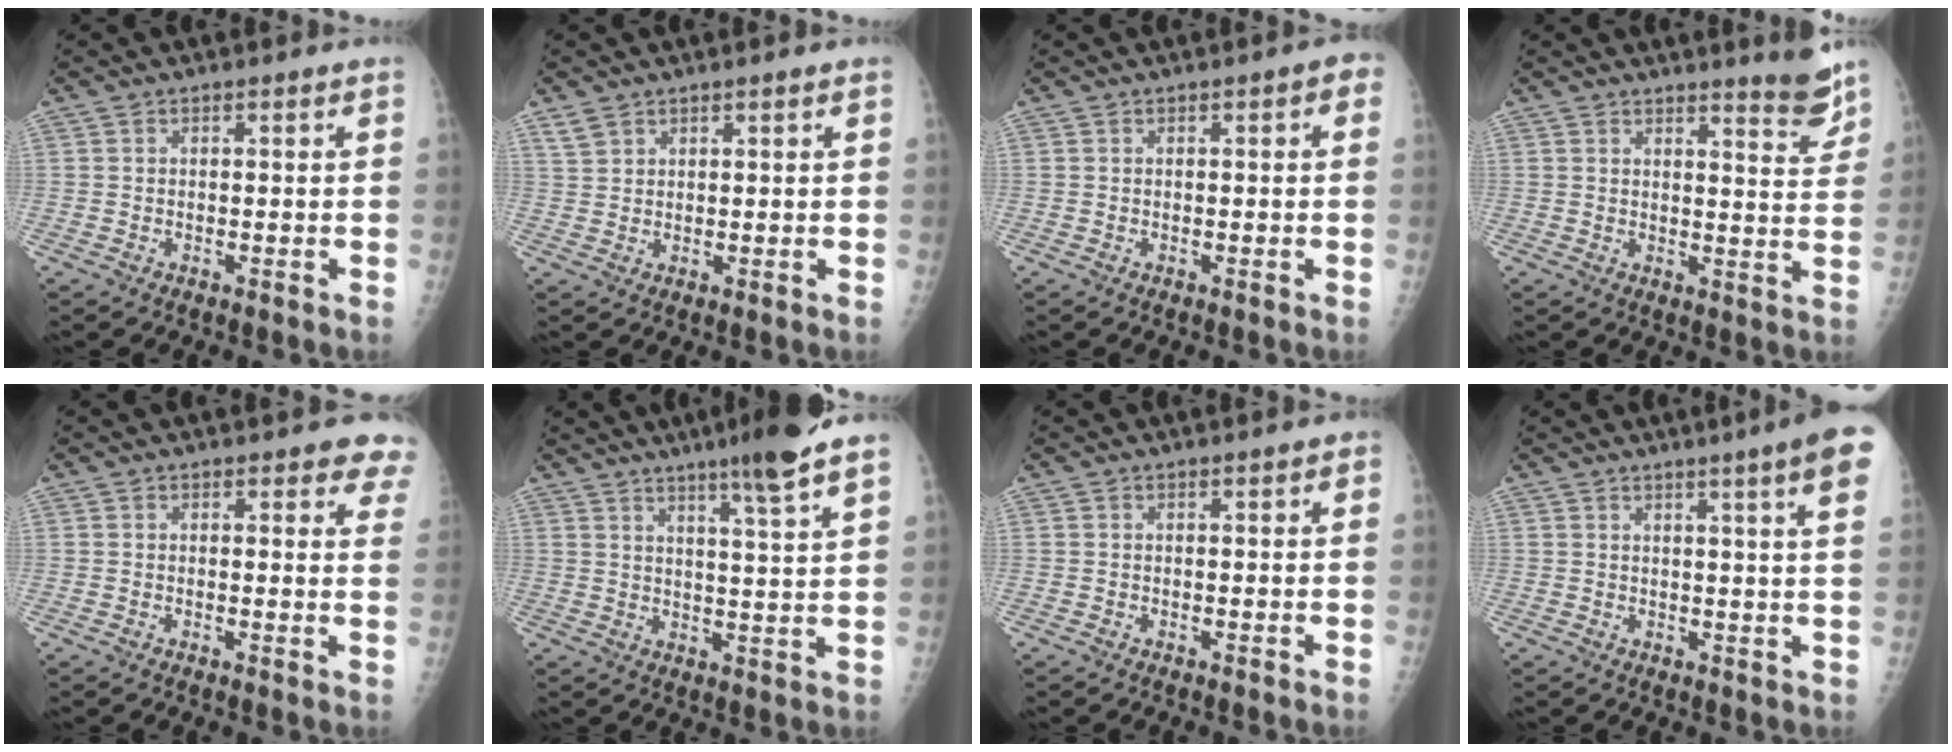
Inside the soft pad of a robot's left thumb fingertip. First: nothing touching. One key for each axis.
{"total": 2.3, "fx": 1.9, "fy": 1.2, "fz": 0.7, "tx": -0.007, "ty": -0.006, "tz": 0.039}
{"total": 1.9, "fx": 0.3, "fy": 0.8, "fz": 1.7, "tx": -0.014, "ty": 0.009, "tz": -0.003}
{"total": 5.8, "fx": 5.1, "fy": 0.6, "fz": 2.8, "tx": -0.025, "ty": -0.049, "tz": 0.061}
{"total": 5.4, "fx": 4.2, "fy": 2.2, "fz": 2.5, "tx": 0.009, "ty": -0.015, "tz": 0.029}
{"total": 9.6, "fx": 6.6, "fy": -0.3, "fz": 6.9, "tx": -0.100, "ty": -0.033, "tz": 0.099}
{"total": 0.5, "fx": 0.0, "fy": 0.3, "fz": 0.5, "tx": 0.000, "ty": 0.004, "tz": -0.002}
{"total": 9.2, "fx": 5.0, "fy": -0.1, "fz": 7.8, "tx": -0.093, "ty": -0.011, "tz": 0.049}